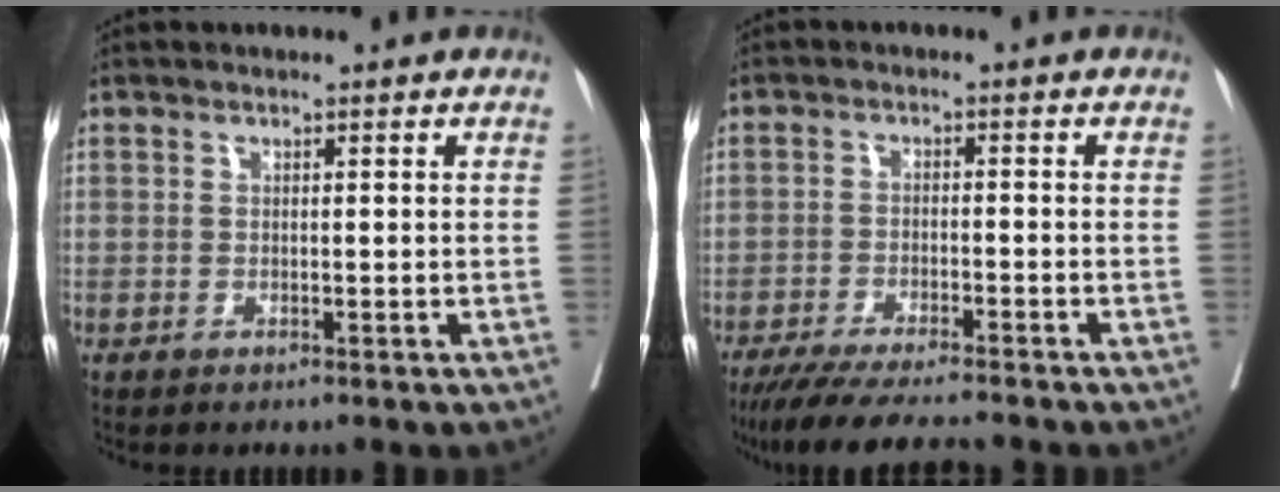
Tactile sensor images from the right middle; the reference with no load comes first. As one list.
[{"total": 10.3, "force": [-9.0, 0.4, 5.0], "torque": [-0.069, -0.025, -0.143]}]